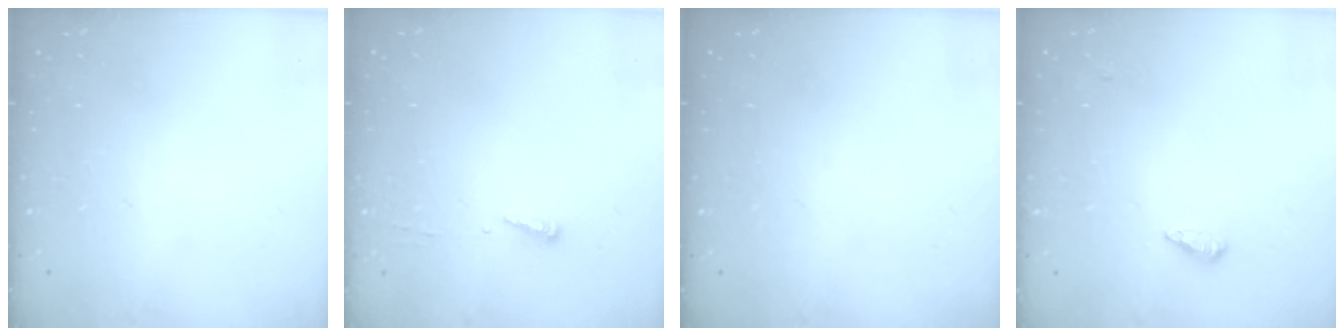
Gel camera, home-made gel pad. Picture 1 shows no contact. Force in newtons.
{"total": 3.7, "press": 3.7, "slide": 0.5}
{"total": 0.0}
{"total": 3.5, "press": 3.5, "slide": 0.4}